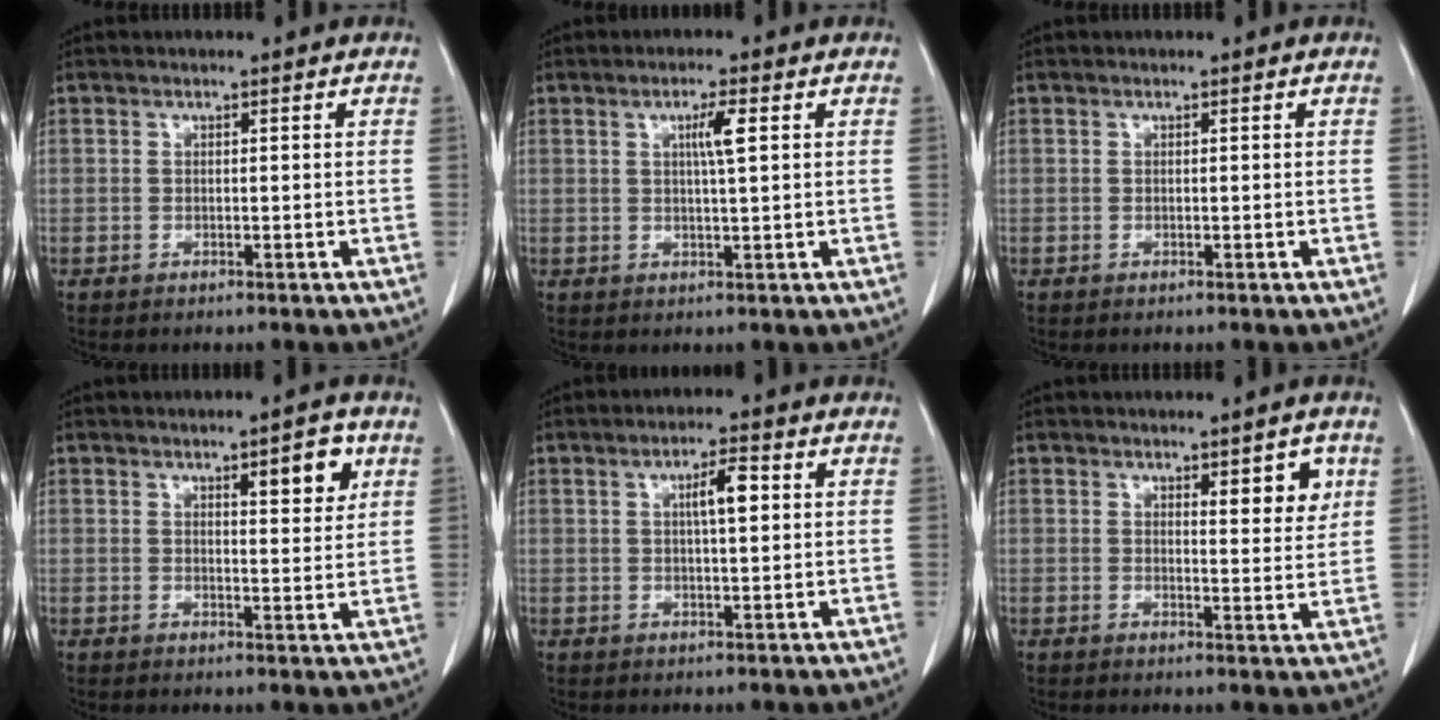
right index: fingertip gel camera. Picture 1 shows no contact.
{"total": 3.4, "force": [1.1, -0.1, 3.2], "torque": [-0.055, 0.000, 0.017]}
{"total": 0.0}
{"total": 5.1, "force": [2.6, 1.2, 4.2], "torque": [-0.056, -0.005, 0.037]}
{"total": 4.3, "force": [1.1, 0.8, 4.1], "torque": [-0.069, 0.006, 0.017]}
{"total": 4.5, "force": [2.3, 1.2, 3.7], "torque": [-0.047, -0.008, 0.031]}